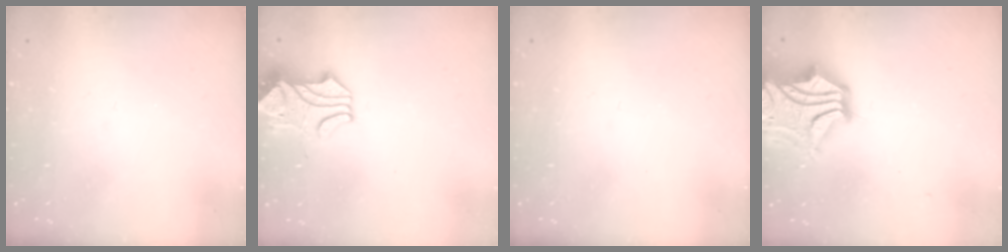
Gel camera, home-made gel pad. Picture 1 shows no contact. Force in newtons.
{"total": 2.8, "press": 2.5, "slide": 1.1}
{"total": 0.0}
{"total": 9.1, "press": 8.8, "slide": 2.2}